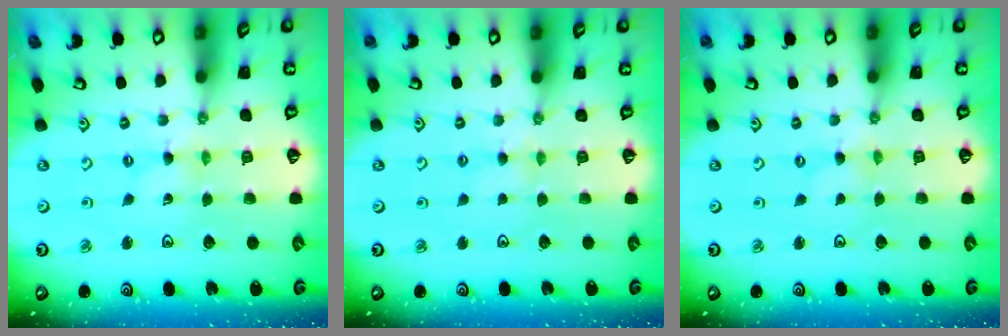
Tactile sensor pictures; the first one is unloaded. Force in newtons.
{"total": 2.9, "press": 2.9, "slide": 0.4}
{"total": 0.0}